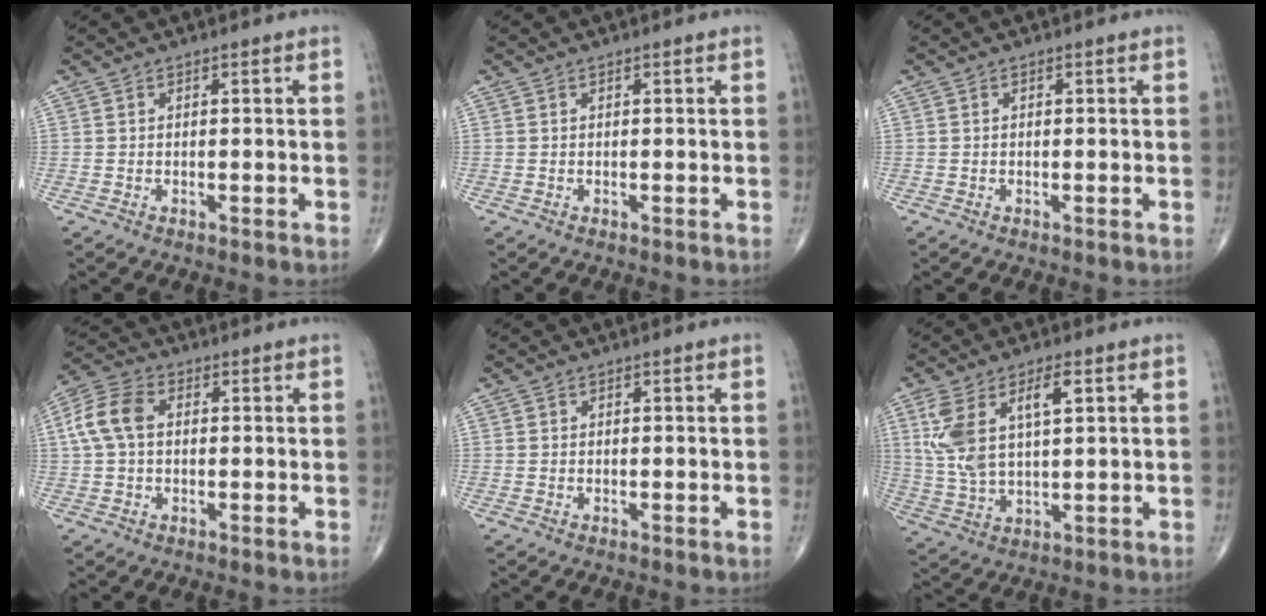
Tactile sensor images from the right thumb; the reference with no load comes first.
{"total": 0.0}
{"total": 0.0}
{"total": 8.0, "force": [1.0, 5.4, 5.8], "torque": [-0.129, 0.023, 0.015]}
{"total": 0.0}
{"total": 11.8, "force": [3.8, 5.2, 9.8], "torque": [-0.206, -0.003, 0.082]}